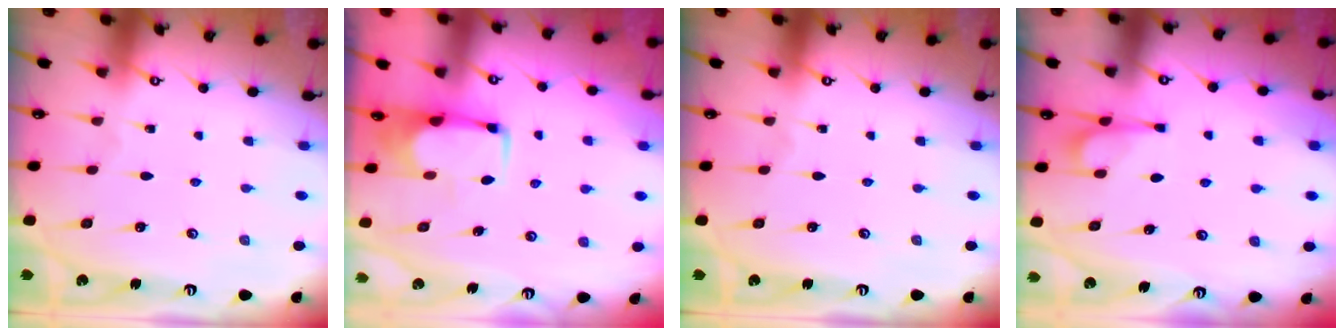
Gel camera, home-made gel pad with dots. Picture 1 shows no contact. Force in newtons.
{"total": 1.9, "press": 1.6, "slide": 1.0}
{"total": 0.0}
{"total": 5.5, "press": 5.5, "slide": 0.7}